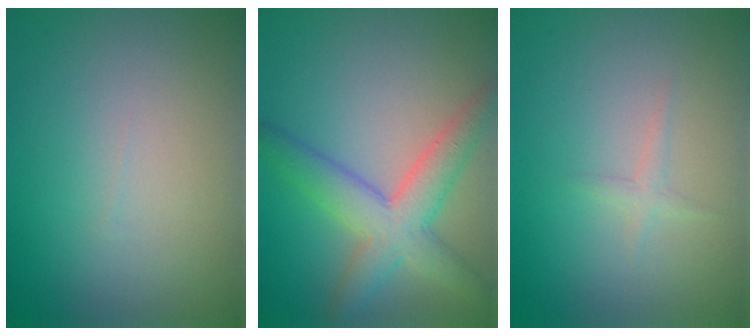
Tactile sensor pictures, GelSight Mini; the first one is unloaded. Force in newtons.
{"total": 5.5, "press": 5.4, "slide": 0.3}
{"total": 0.9, "press": 0.8, "slide": 0.0}